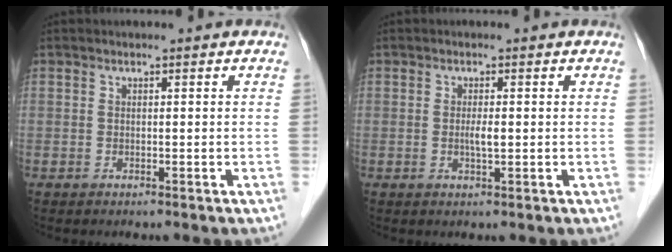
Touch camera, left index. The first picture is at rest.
{"total": 1.6, "force": [0.0, 0.3, 1.6], "torque": [-0.032, -0.001, 0.000]}